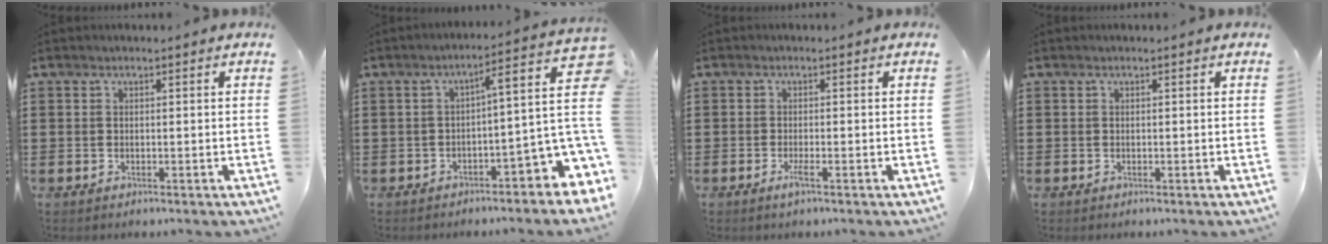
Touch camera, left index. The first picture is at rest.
{"total": 4.4, "force": [-1.4, 0.9, 4.1], "torque": [-0.051, -0.034, -0.038]}
{"total": 1.6, "force": [-0.9, 0.0, 1.4], "torque": [-0.030, -0.007, -0.018]}
{"total": 0.0}